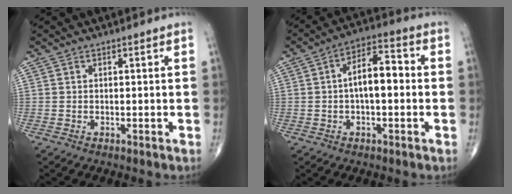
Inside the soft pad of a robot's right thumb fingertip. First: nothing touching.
{"total": 9.0, "force": [0.0, 4.1, 8.0], "torque": [-0.126, 0.033, -0.009]}